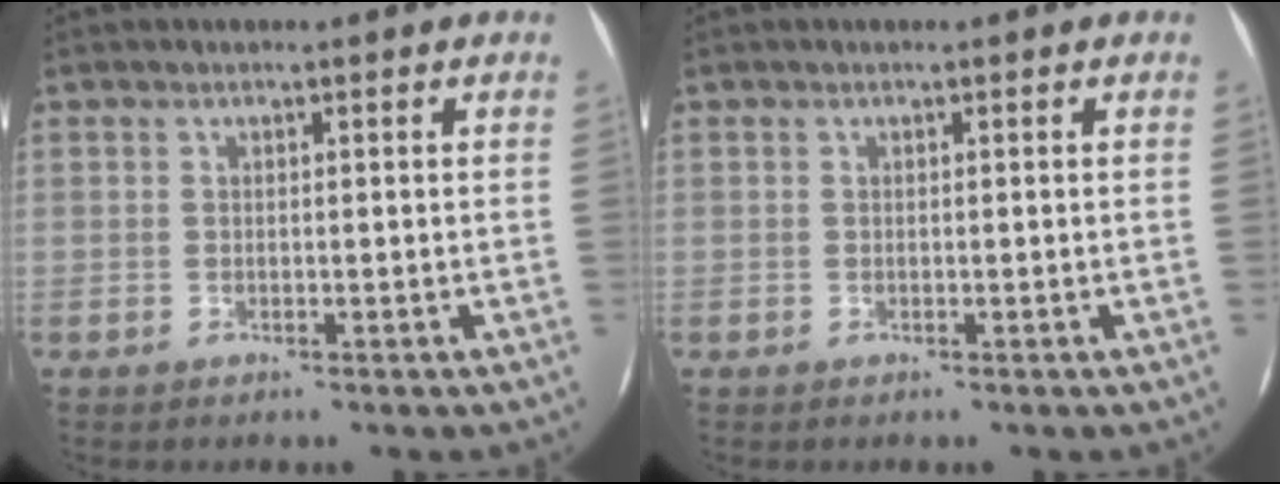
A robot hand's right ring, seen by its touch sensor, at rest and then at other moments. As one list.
[{"total": 0.0}]